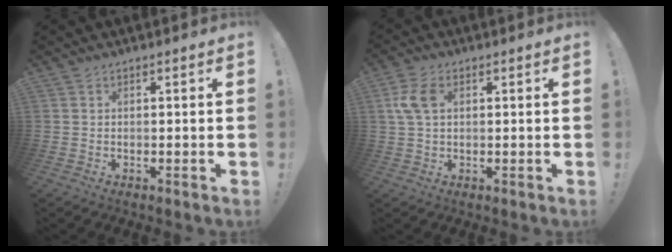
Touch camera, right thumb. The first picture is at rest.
{"total": 7.4, "force": [1.7, 4.5, 5.6], "torque": [-0.116, 0.002, 0.031]}